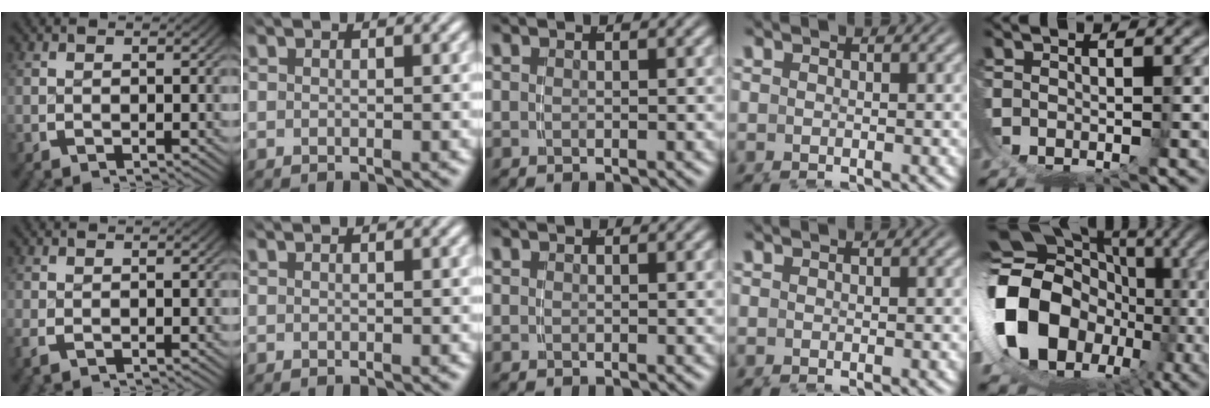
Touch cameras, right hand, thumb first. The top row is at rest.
{"thumb": {"total": 0.8, "force": [-0.2, 0.5, 0.5], "torque": [-0.012, -0.002, -0.002]}, "little": {"total": 16.4, "force": [0.0, 13.1, 10.0], "torque": [-0.216, -0.032, 0.004]}}